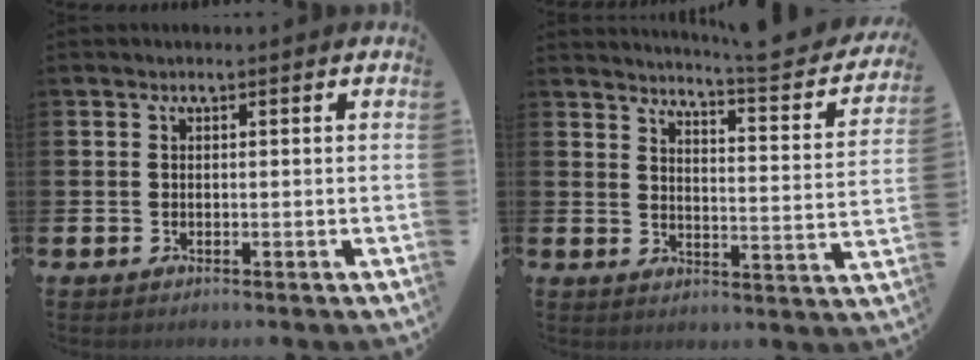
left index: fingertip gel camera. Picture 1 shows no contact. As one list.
[{"total": 4.7, "force": [4.3, -0.3, 1.8], "torque": [-0.035, -0.047, 0.062]}]